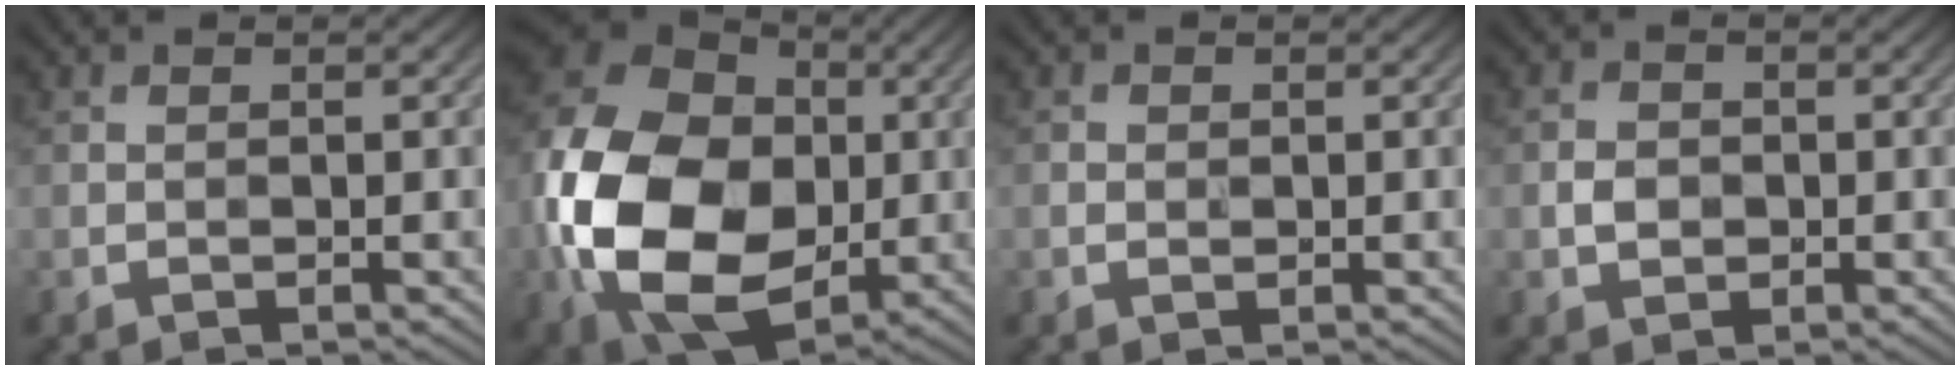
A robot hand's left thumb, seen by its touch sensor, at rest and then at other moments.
{"total": 20.5, "force": [-2.5, 14.9, 13.9], "torque": [-0.341, -0.019, -0.047]}
{"total": 0.7, "force": [0.1, 0.6, 0.3], "torque": [-0.003, -0.001, -0.002]}
{"total": 1.9, "force": [-0.2, 1.7, 0.9], "torque": [-0.018, -0.001, -0.010]}